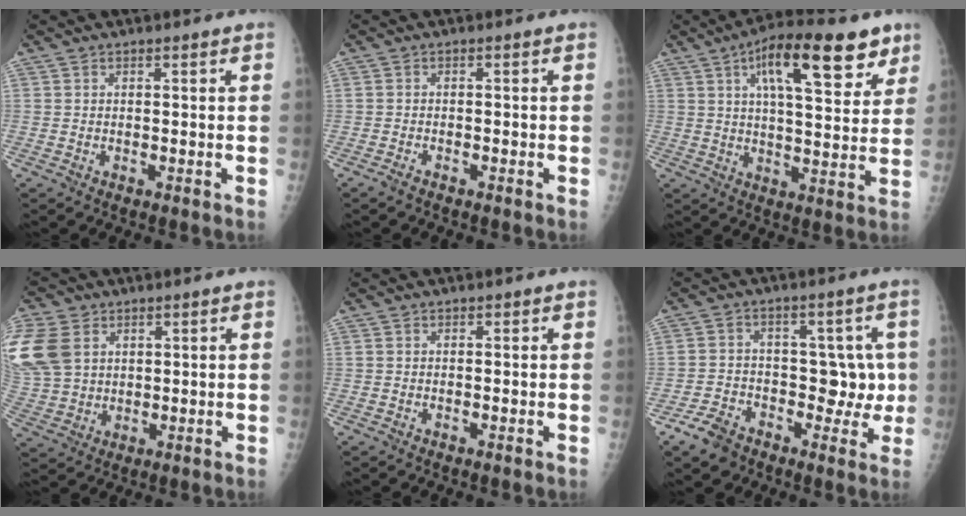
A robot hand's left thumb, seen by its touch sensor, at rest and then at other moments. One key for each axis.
{"total": 1.1, "fx": -1.0, "fy": 0.2, "fz": 0.5, "tx": -0.010, "ty": -0.001, "tz": -0.020}
{"total": 16.6, "fx": 8.7, "fy": 5.9, "fz": 12.8, "tx": -0.158, "ty": -0.021, "tz": 0.129}
{"total": 14.8, "fx": 5.2, "fy": 11.1, "fz": 8.2, "tx": -0.200, "ty": 0.000, "tz": 0.110}
{"total": 0.0}
{"total": 10.1, "fx": -3.3, "fy": 7.7, "fz": 5.7, "tx": -0.026, "ty": 0.034, "tz": -0.051}